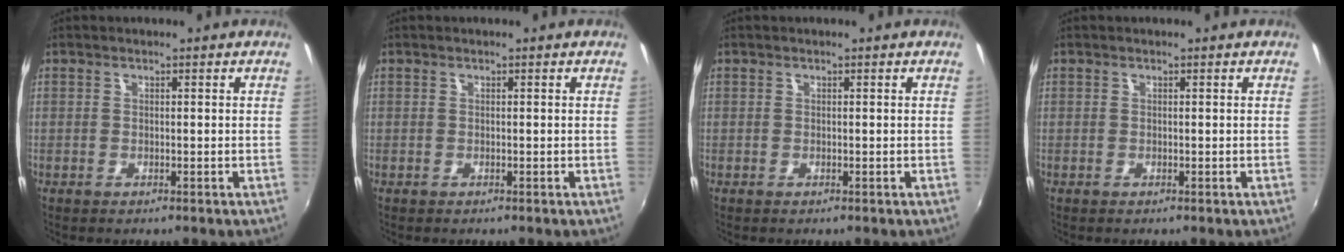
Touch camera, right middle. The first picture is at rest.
{"total": 0.0}
{"total": 0.0}
{"total": 0.0}